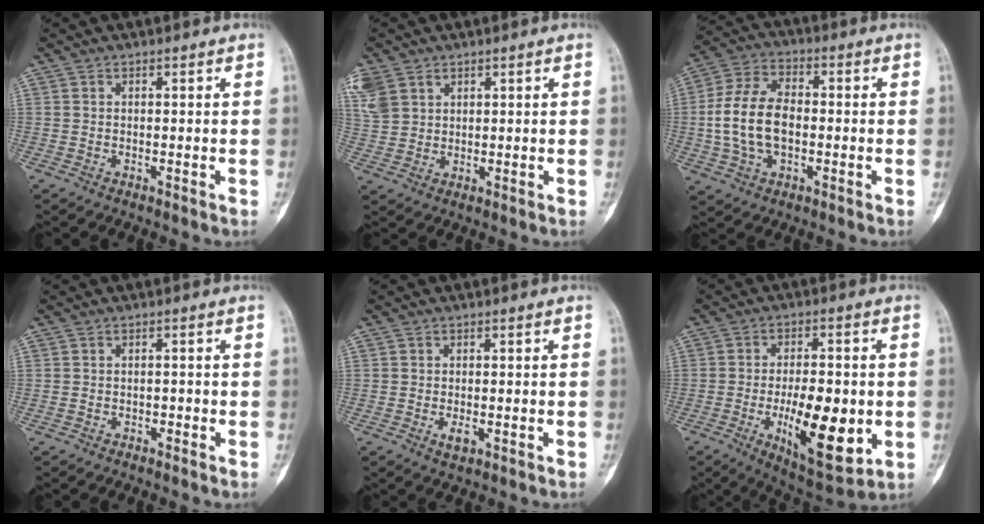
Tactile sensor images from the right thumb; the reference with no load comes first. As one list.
[{"total": 8.9, "force": [4.2, 6.9, 3.8], "torque": [-0.097, 0.007, 0.094]}, {"total": 12.8, "force": [-1.1, 8.1, 9.9], "torque": [-0.191, 0.024, -0.025]}, {"total": 0.8, "force": [-0.5, 0.6, 0.2], "torque": [-0.007, 0.004, -0.012]}, {"total": 2.1, "force": [-0.6, 1.1, 1.7], "torque": [-0.028, -0.002, -0.009]}, {"total": 16.3, "force": [-3.4, 6.6, 14.5], "torque": [-0.208, -0.007, -0.042]}]